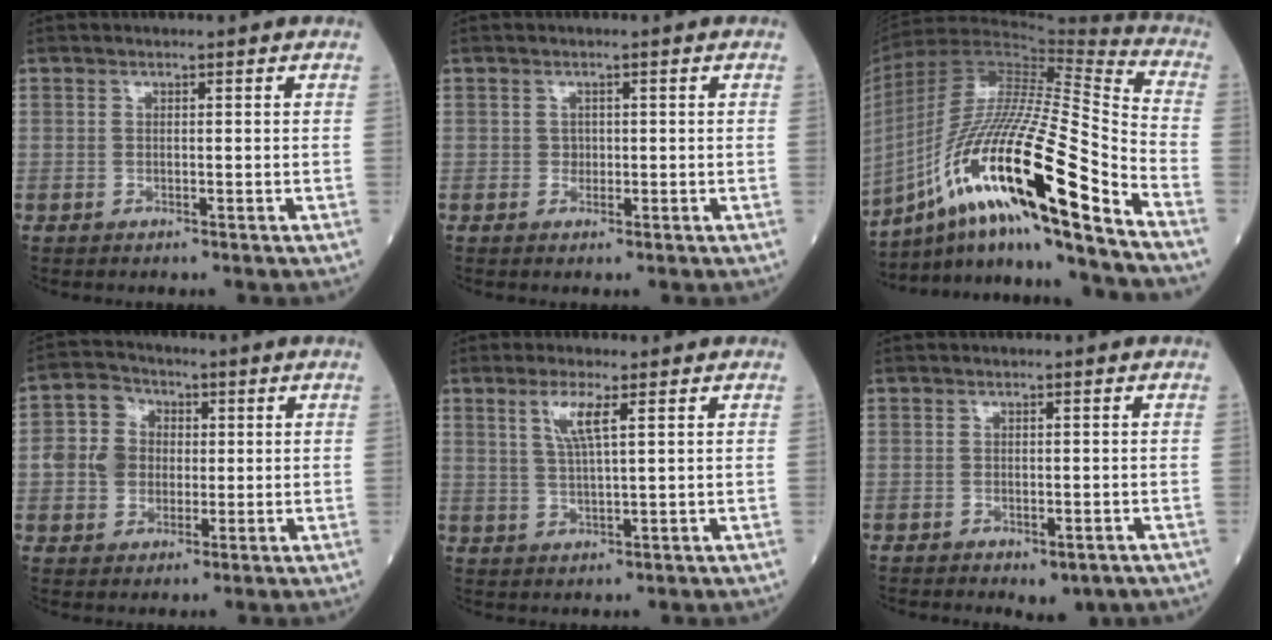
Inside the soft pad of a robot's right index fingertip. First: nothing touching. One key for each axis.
{"total": 0.8, "fx": 0.1, "fy": 0.8, "fz": 0.2, "tx": -0.001, "ty": 0.003, "tz": 0.003}
{"total": 26.1, "fx": -14.3, "fy": 1.7, "fz": 21.8, "tx": -0.408, "ty": -0.029, "tz": -0.253}
{"total": 7.3, "fx": 0.4, "fy": 6.4, "fz": 3.3, "tx": -0.085, "ty": 0.027, "tz": 0.009}
{"total": 4.5, "fx": 2.1, "fy": 0.2, "fz": 4.0, "tx": -0.085, "ty": 0.000, "tz": 0.045}
{"total": 3.2, "fx": -2.0, "fy": 1.6, "fz": 2.0, "tx": -0.020, "ty": -0.004, "tz": -0.016}